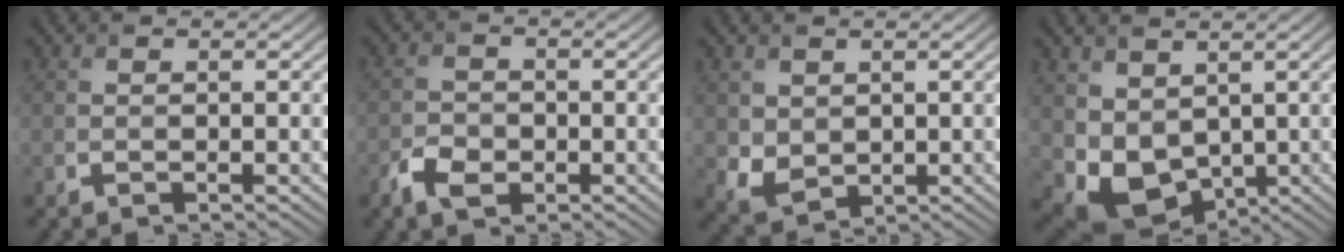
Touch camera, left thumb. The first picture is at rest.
{"total": 3.3, "force": [-1.8, 2.2, 1.7], "torque": [-0.038, -0.003, -0.041]}
{"total": 3.7, "force": [1.1, 3.0, 1.9], "torque": [-0.055, -0.012, 0.029]}
{"total": 6.9, "force": [0.8, 5.3, 4.3], "torque": [-0.117, -0.027, 0.026]}